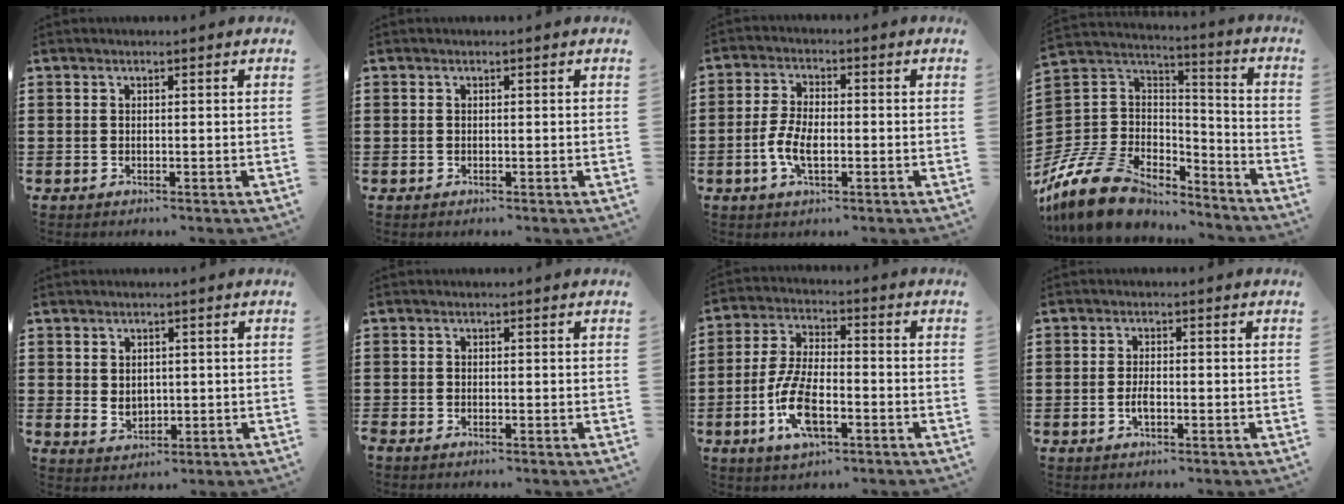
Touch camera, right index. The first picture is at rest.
{"total": 0.0}
{"total": 5.5, "force": [-1.4, 2.6, 4.6], "torque": [-0.108, -0.003, -0.032]}
{"total": 13.3, "force": [-10.1, 6.6, 5.7], "torque": [-0.141, 0.029, -0.189]}
{"total": 2.3, "force": [0.7, 2.0, 0.9], "torque": [-0.022, 0.009, 0.011]}
{"total": 0.5, "force": [-0.5, 0.0, 0.1], "torque": [-0.003, -0.002, -0.009]}
{"total": 9.4, "force": [-3.3, 4.0, 7.8], "torque": [-0.183, -0.009, -0.066]}
{"total": 2.1, "force": [-0.7, 0.7, 1.9], "torque": [-0.035, -0.001, -0.013]}